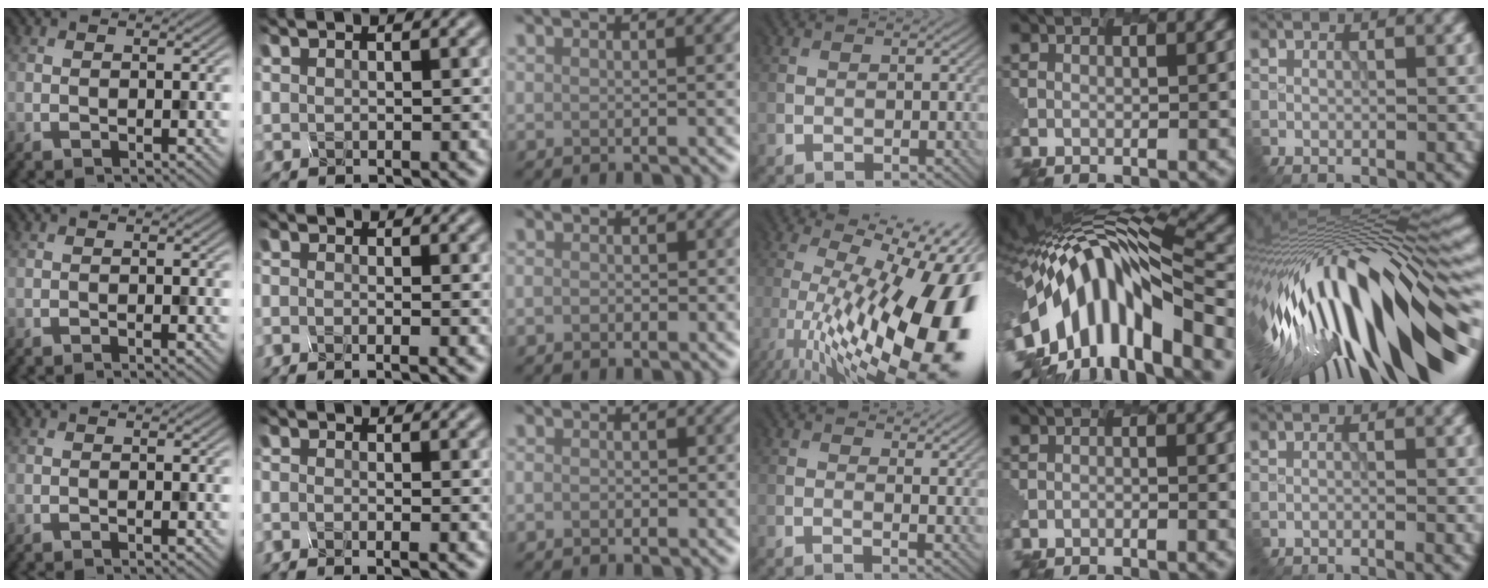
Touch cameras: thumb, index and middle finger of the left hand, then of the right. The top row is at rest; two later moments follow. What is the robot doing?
{"motion": "disassemble", "object": "hinged tin"}